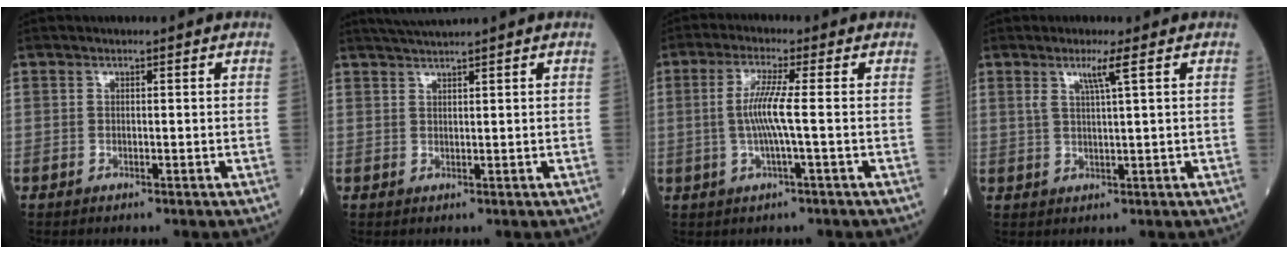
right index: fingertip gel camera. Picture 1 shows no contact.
{"total": 2.8, "force": [2.5, -1.0, 0.7], "torque": [-0.014, 0.008, 0.055]}
{"total": 5.5, "force": [-0.2, -0.5, 5.5], "torque": [-0.115, 0.002, -0.004]}
{"total": 3.3, "force": [1.7, -0.7, 2.7], "torque": [-0.058, -0.001, 0.036]}